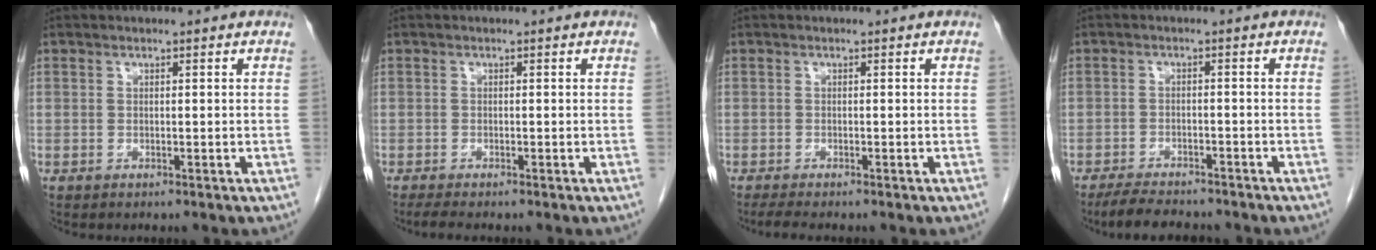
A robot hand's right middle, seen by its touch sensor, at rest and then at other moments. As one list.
[{"total": 2.1, "force": [-1.8, 0.0, 1.2], "torque": [-0.025, -0.007, -0.028]}, {"total": 2.7, "force": [-2.3, 0.1, 1.5], "torque": [-0.028, -0.008, -0.035]}, {"total": 7.2, "force": [-6.3, 1.6, 2.9], "torque": [-0.051, -0.014, -0.099]}]